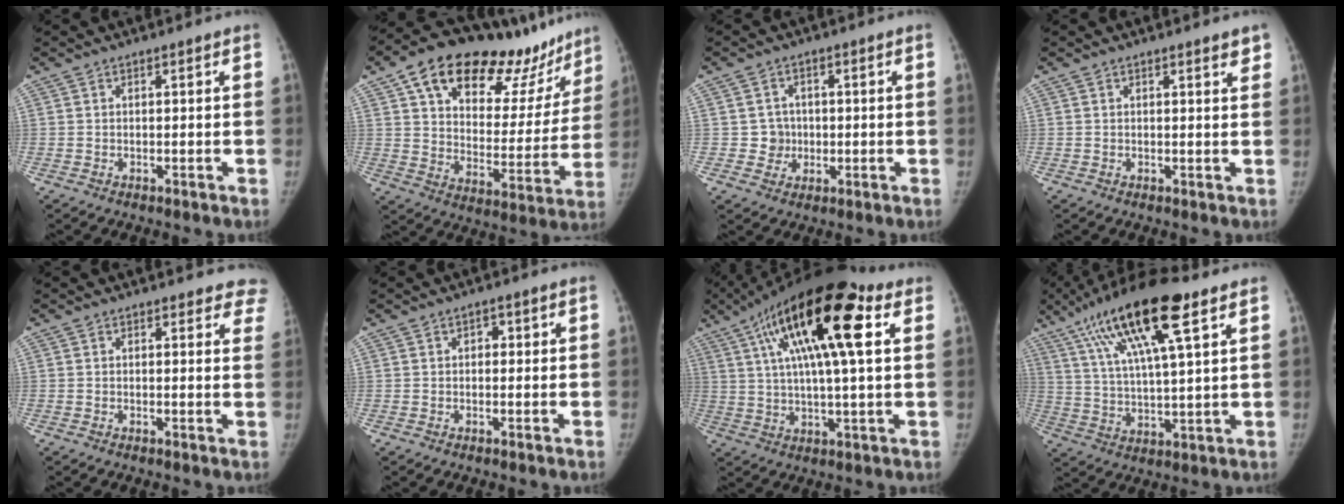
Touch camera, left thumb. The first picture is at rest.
{"total": 27.7, "force": [19.1, 13.6, 14.8], "torque": [-0.174, -0.052, 0.283]}
{"total": 4.2, "force": [-0.3, 4.1, 0.5], "torque": [0.024, 0.009, -0.004]}
{"total": 2.0, "force": [1.5, 0.4, 1.3], "torque": [-0.012, -0.007, 0.017]}
{"total": 5.4, "force": [4.8, 2.3, 0.7], "torque": [0.038, -0.019, 0.025]}
{"total": 1.8, "force": [0.2, 1.2, 1.2], "torque": [-0.003, 0.005, -0.002]}
{"total": 22.4, "force": [8.1, 6.3, 19.9], "torque": [-0.339, 0.010, 0.126]}
{"total": 19.4, "force": [9.7, 4.3, 16.2], "torque": [-0.295, -0.009, 0.173]}